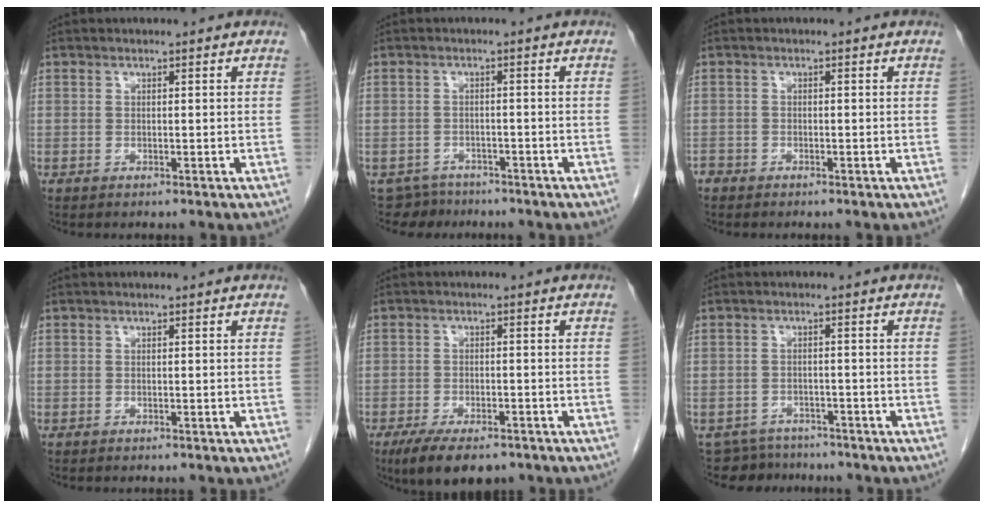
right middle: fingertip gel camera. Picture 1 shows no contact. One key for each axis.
{"total": 3.8, "fx": -3.2, "fy": 1.8, "fz": -0.9, "tx": 0.016, "ty": 0.002, "tz": -0.052}
{"total": 1.3, "fx": -1.1, "fy": 0.7, "fz": 0.1, "tx": -0.004, "ty": 0.001, "tz": -0.021}
{"total": 0.0}
{"total": 8.6, "fx": -6.2, "fy": 3.2, "fz": 5.0, "tx": -0.080, "ty": -0.010, "tz": -0.097}
{"total": 5.4, "fx": -4.8, "fy": 2.2, "fz": -0.8, "tx": 0.017, "ty": 0.010, "tz": -0.069}